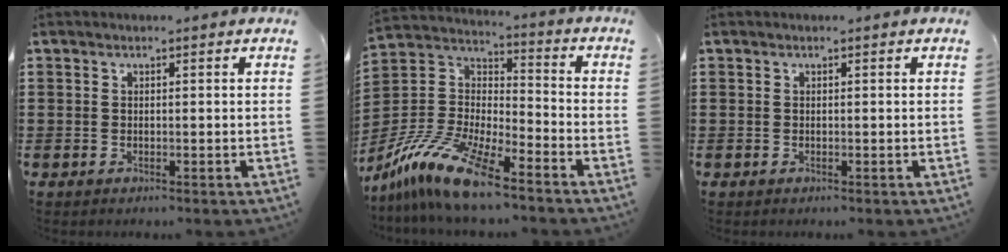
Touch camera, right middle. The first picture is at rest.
{"total": 13.5, "force": [-10.7, 2.4, 7.9], "torque": [-0.188, 0.019, -0.215]}
{"total": 0.0}